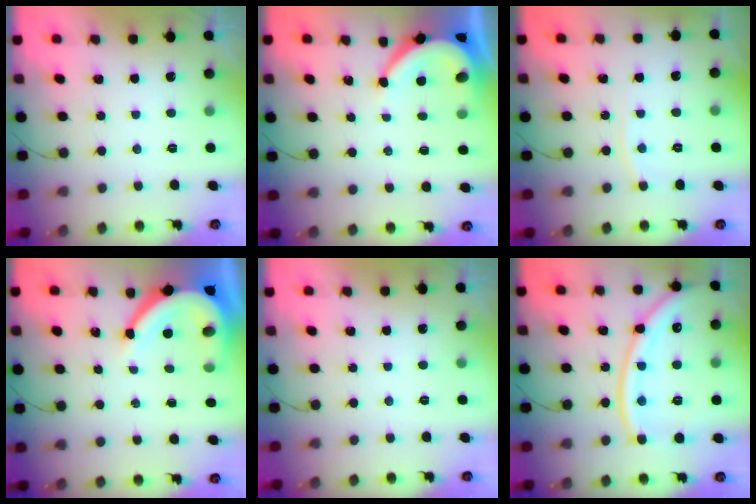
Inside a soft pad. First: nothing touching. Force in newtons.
{"total": 6.3, "press": 6.3, "slide": 0.6}
{"total": 3.0, "press": 3.0, "slide": 0.3}
{"total": 11.3, "press": 11.2, "slide": 1.6}
{"total": 0.0}
{"total": 16.3, "press": 16.2, "slide": 2.0}